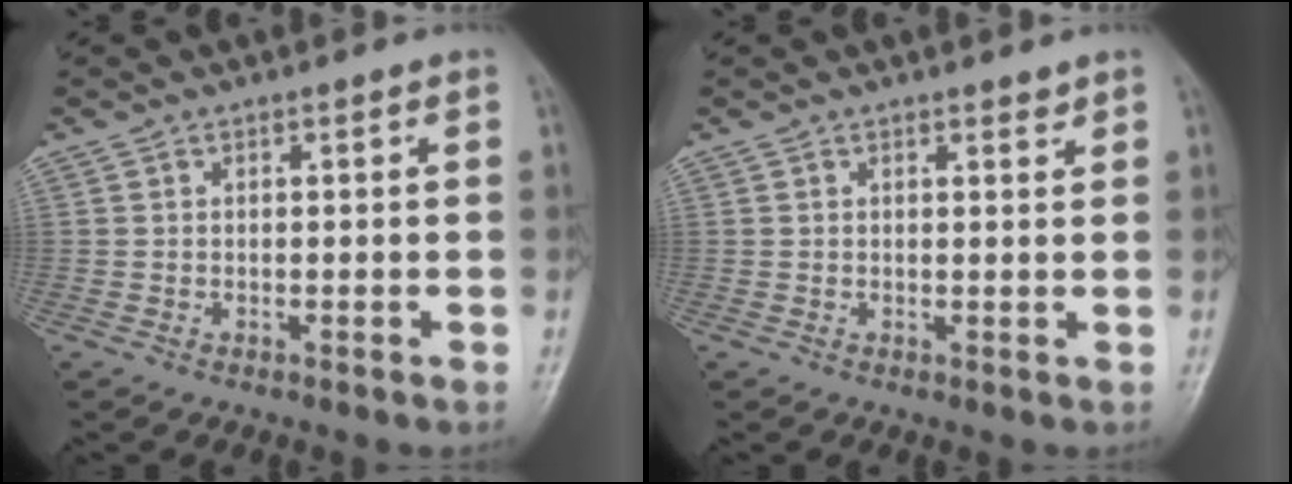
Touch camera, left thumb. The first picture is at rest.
{"total": 1.4, "force": [1.1, 0.5, 0.7], "torque": [-0.006, -0.007, 0.014]}